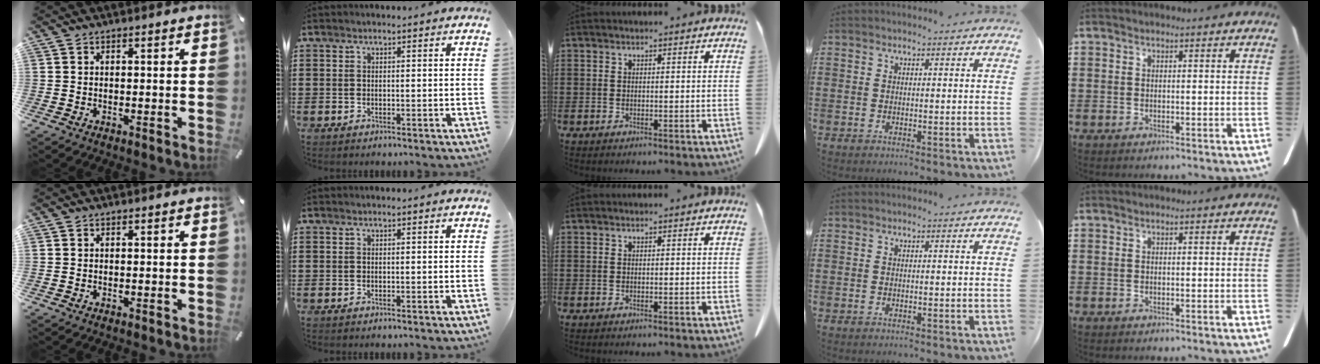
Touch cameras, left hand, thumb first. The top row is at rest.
{}